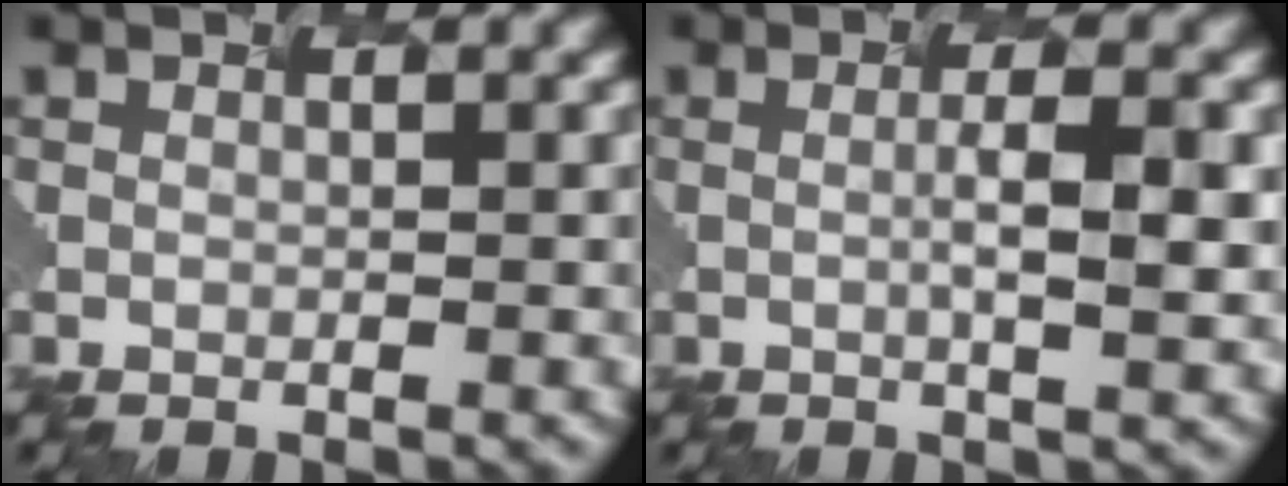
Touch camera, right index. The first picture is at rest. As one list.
[{"total": 2.9, "force": [-0.3, 0.3, 2.8], "torque": [-0.048, 0.002, 0.003]}]